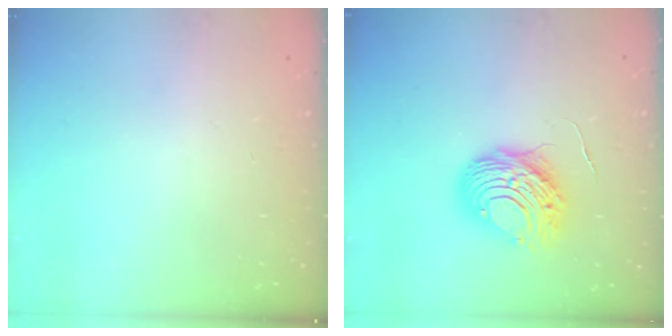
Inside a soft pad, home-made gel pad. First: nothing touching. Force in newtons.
{"total": 11.1, "press": 11.1, "slide": 0.9}